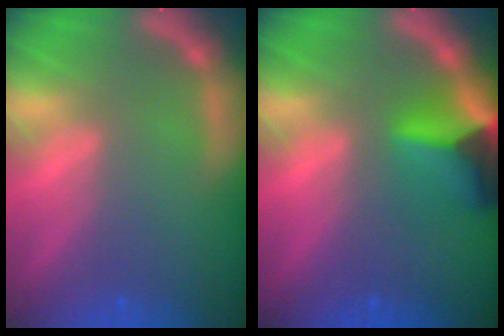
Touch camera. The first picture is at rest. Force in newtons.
{"total": 6.4}